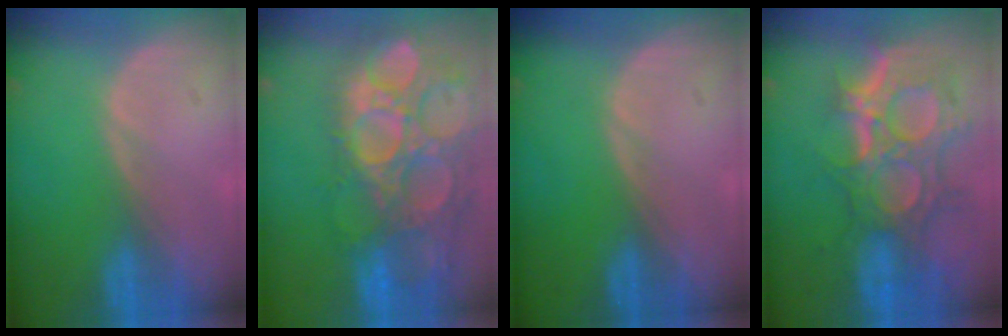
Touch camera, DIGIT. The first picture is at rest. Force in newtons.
{"total": 15.6, "press": 12.9, "slide": 8.8}
{"total": 0.0}
{"total": 12.1, "press": 10.8, "slide": 5.5}